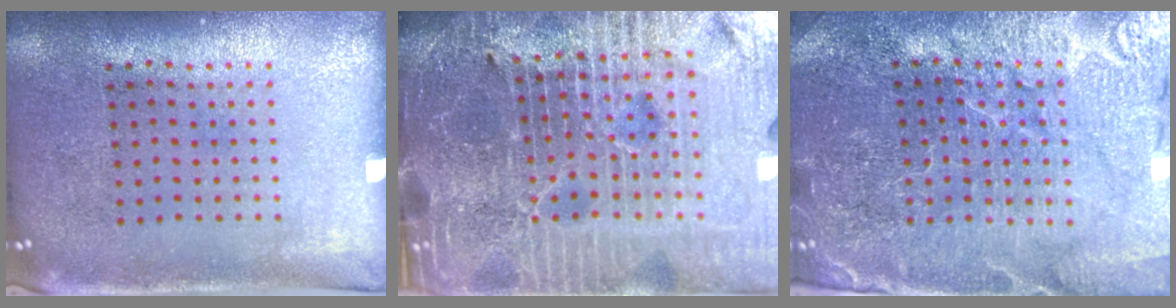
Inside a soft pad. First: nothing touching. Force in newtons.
{"total": 7.2, "press": 6.2, "slide": 3.6}
{"total": 4.2, "press": 3.9, "slide": 1.3}